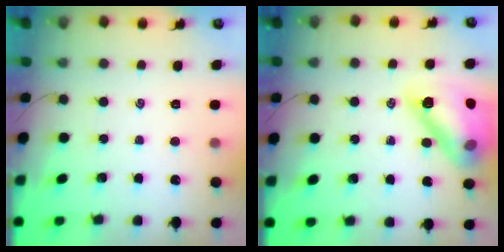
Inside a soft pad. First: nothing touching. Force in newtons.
{"total": 17.6, "press": 17.5, "slide": 2.0}